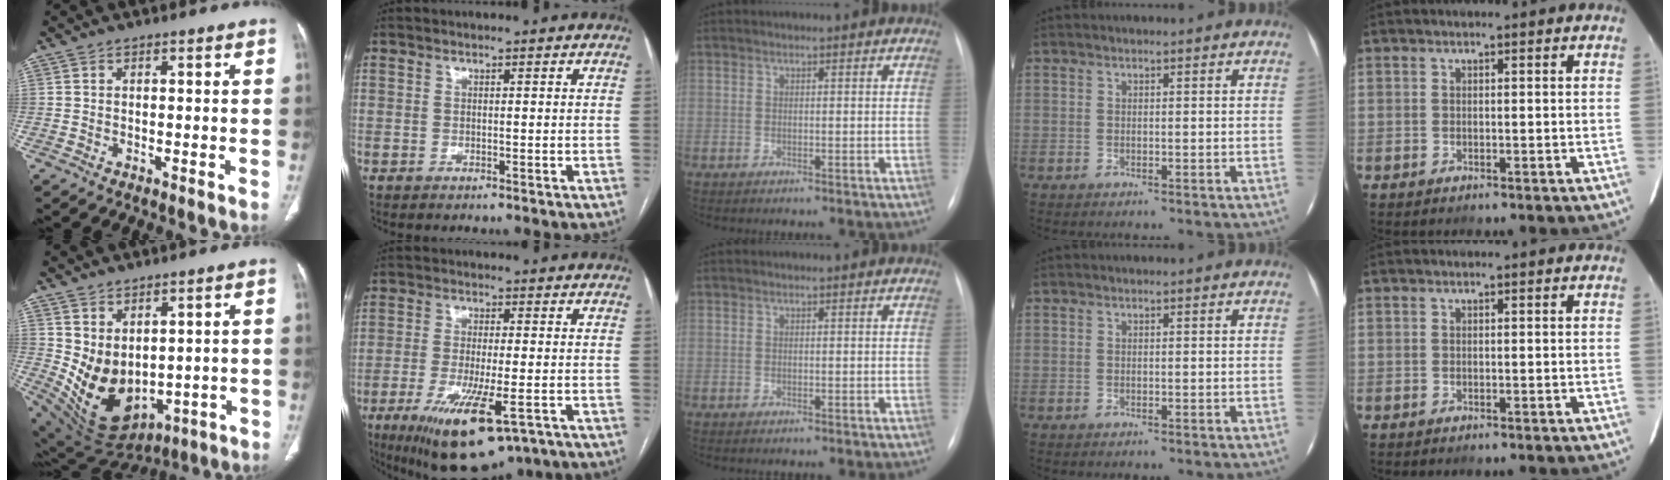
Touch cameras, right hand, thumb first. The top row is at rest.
{"thumb": {"total": 12.4, "force": [1.9, 8.4, 8.9], "torque": [-0.134, -0.031, 0.076]}, "index": {"total": 14.2, "force": [-7.6, 3.5, 11.4], "torque": [-0.188, -0.034, -0.114]}}